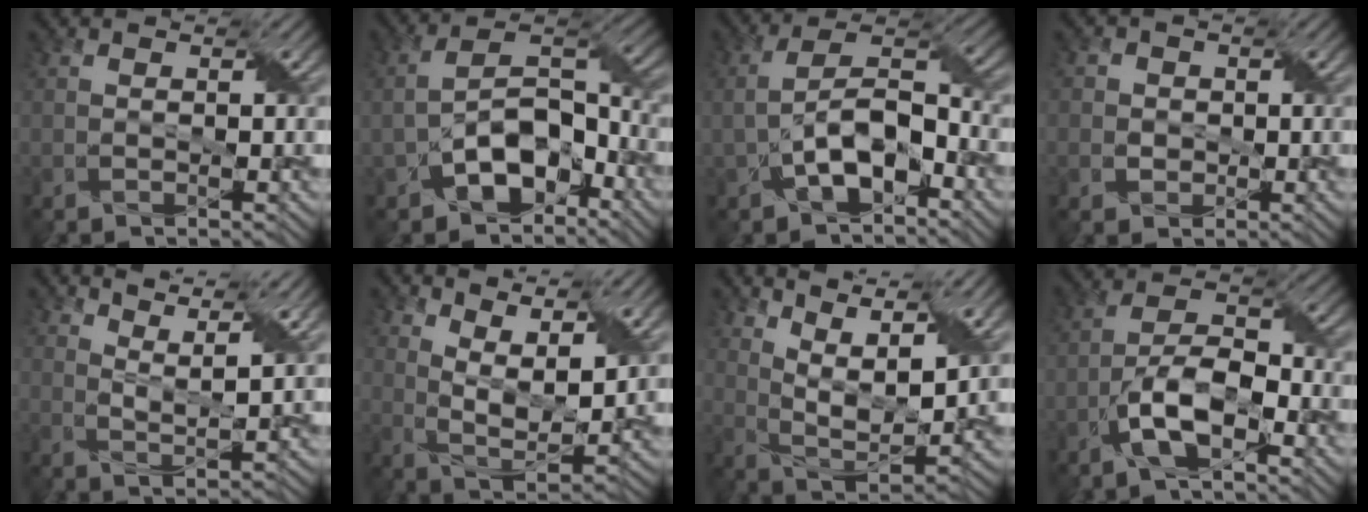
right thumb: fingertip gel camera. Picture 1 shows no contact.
{"total": 9.5, "force": [-4.7, 5.3, 6.3], "torque": [-0.109, 0.004, -0.095]}
{"total": 8.7, "force": [-3.2, 4.6, 6.7], "torque": [-0.134, 0.004, -0.057]}
{"total": 1.9, "force": [-0.2, 1.9, -0.3], "torque": [0.005, -0.004, -0.004]}
{"total": 7.7, "force": [6.3, 1.3, 4.4], "torque": [-0.074, -0.016, 0.098]}
{"total": 8.6, "force": [6.0, 2.4, 5.6], "torque": [-0.118, -0.014, 0.114]}
{"total": 11.8, "force": [8.0, 3.0, 8.1], "torque": [-0.173, -0.001, 0.137]}
{"total": 8.3, "force": [-4.5, 3.2, 6.2], "torque": [-0.112, 0.008, -0.092]}